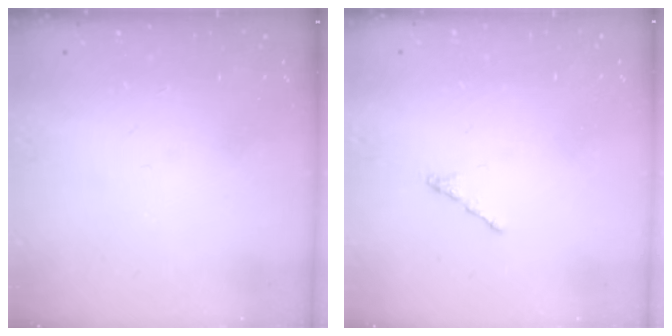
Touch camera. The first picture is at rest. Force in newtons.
{"total": 0.5, "press": 0.4, "slide": 0.3}